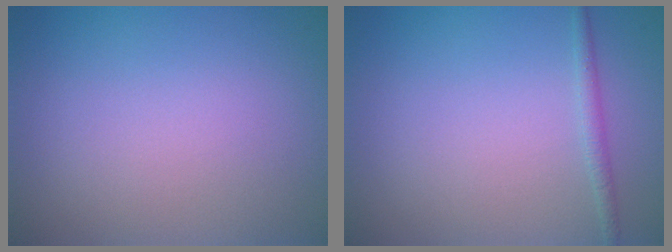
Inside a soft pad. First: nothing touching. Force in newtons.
{"total": 1.1, "press": 1.1, "slide": 0.1}